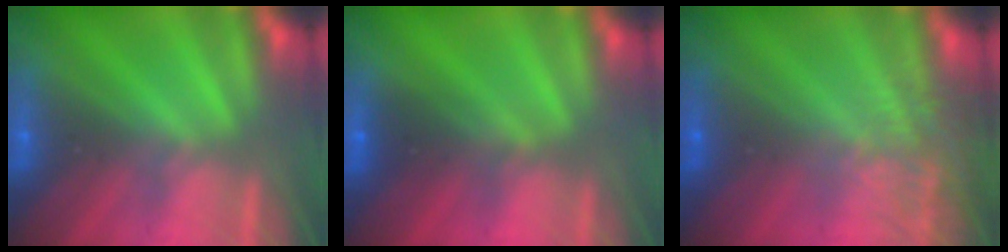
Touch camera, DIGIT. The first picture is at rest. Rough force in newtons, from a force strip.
{"total": 2.6}
{"total": 5.8}